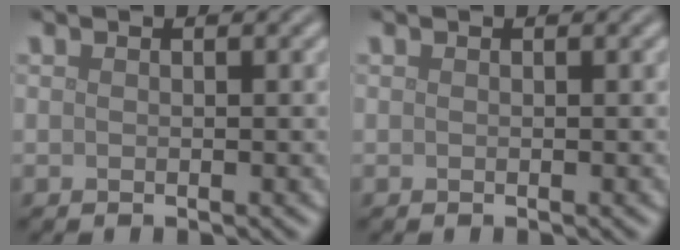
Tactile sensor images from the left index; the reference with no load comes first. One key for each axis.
{"total": 0.0}